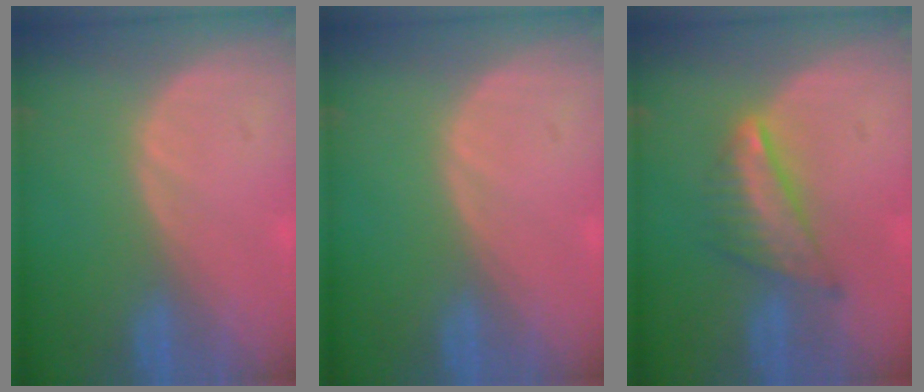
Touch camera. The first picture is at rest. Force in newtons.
{"total": 0.0}
{"total": 6.9, "press": 6.0, "slide": 3.3}